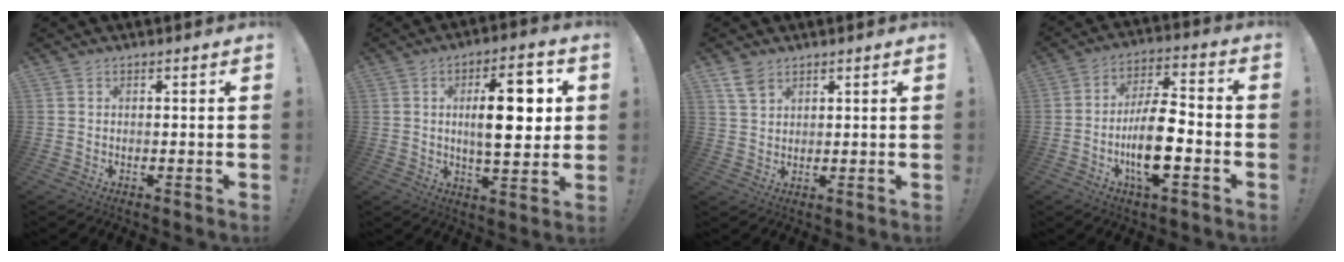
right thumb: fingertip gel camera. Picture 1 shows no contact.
{"total": 15.0, "force": [2.4, 5.7, 13.6], "torque": [-0.200, 0.005, 0.035]}
{"total": 4.7, "force": [3.3, 2.6, 2.2], "torque": [-0.039, -0.016, 0.063]}
{"total": 14.4, "force": [-4.1, 5.5, 12.6], "torque": [-0.236, 0.012, -0.074]}